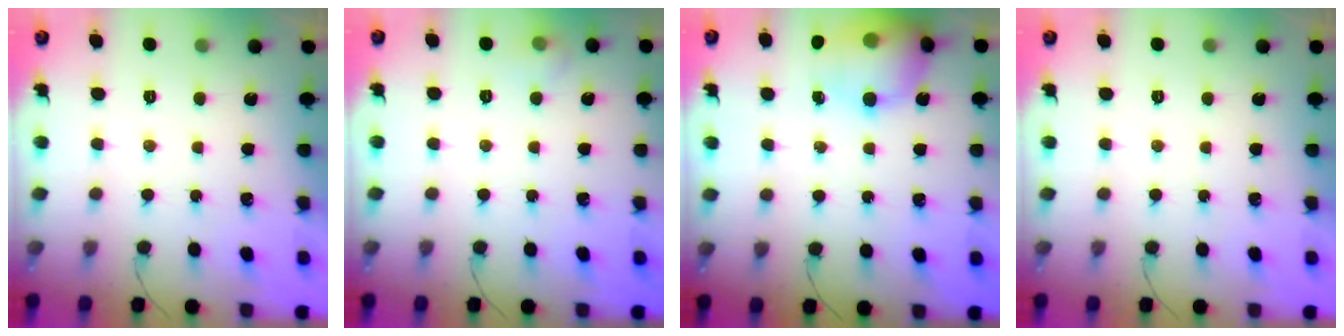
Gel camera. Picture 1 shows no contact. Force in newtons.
{"total": 6.4, "press": 4.4, "slide": 4.6}
{"total": 16.7, "press": 16.4, "slide": 3.1}
{"total": 0.0}